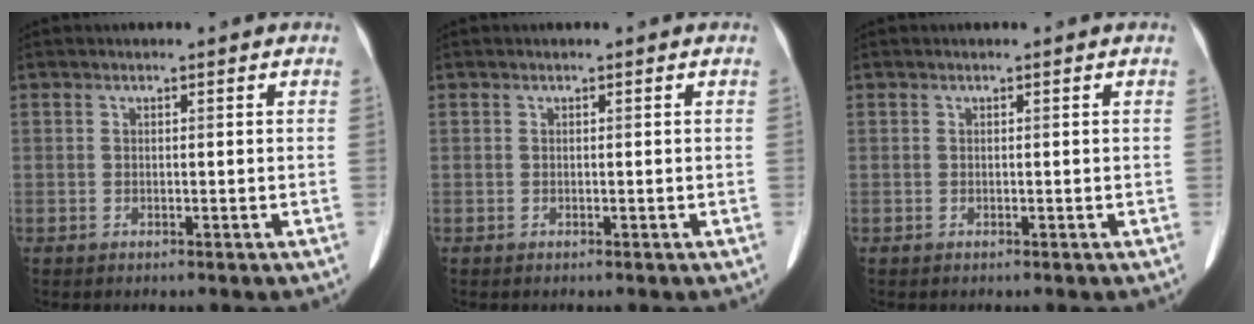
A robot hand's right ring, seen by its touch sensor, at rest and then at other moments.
{"total": 0.0}
{"total": 0.0}